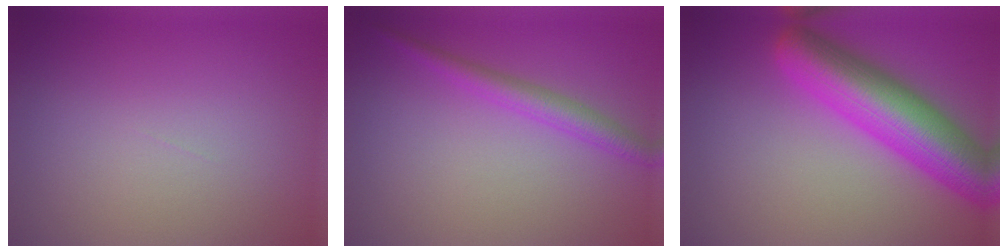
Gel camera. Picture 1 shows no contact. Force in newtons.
{"total": 2.5, "press": 2.5, "slide": 0.1}
{"total": 9.2, "press": 9.2, "slide": 0.3}